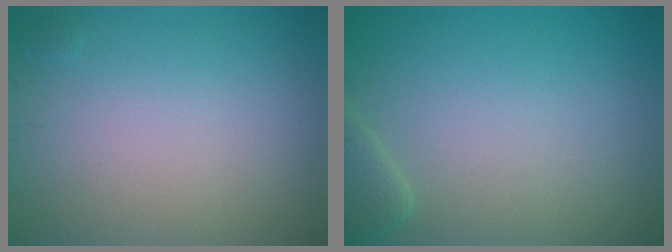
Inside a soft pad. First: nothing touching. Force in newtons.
{"total": 1.6, "press": 1.6, "slide": 0.2}